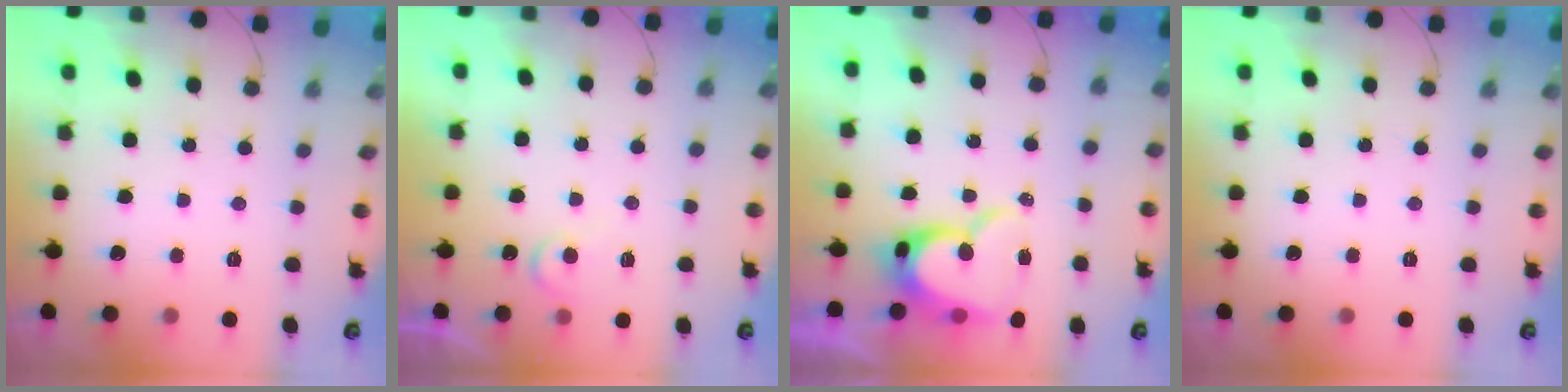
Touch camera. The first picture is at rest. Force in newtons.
{"total": 5.3, "press": 5.3, "slide": 0.4}
{"total": 13.2, "press": 13.1, "slide": 1.1}
{"total": 0.0}